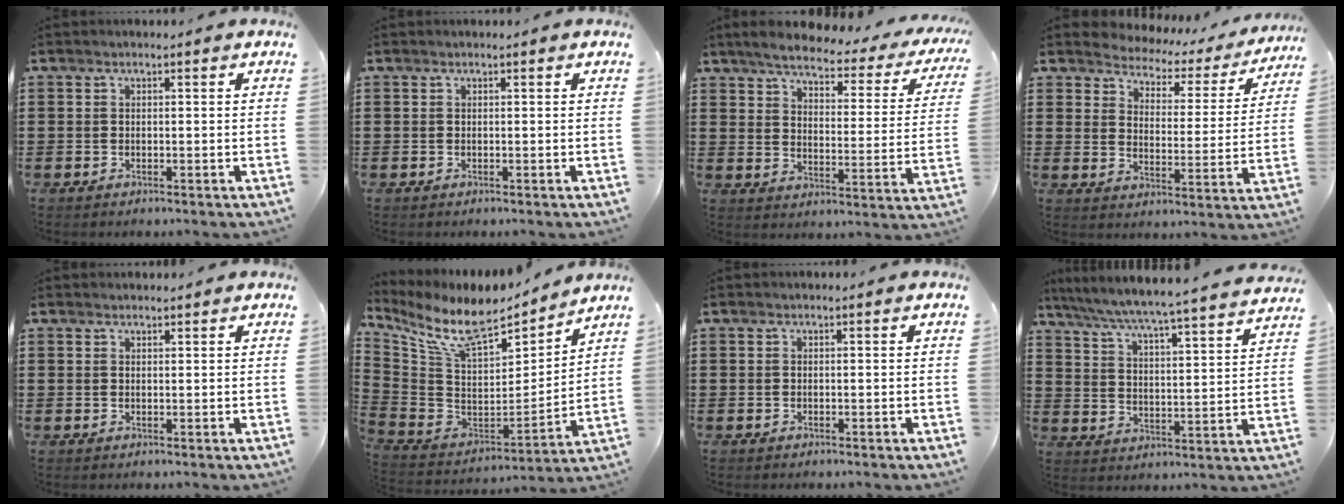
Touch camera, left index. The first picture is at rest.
{"total": 0.0}
{"total": 4.6, "force": [4.0, 0.8, 2.1], "torque": [-0.064, -0.025, 0.062]}
{"total": 2.8, "force": [2.7, 0.9, 0.2], "torque": [-0.025, -0.022, 0.036]}
{"total": 1.0, "force": [1.0, 0.2, 0.1], "torque": [-0.003, 0.000, 0.019]}
{"total": 10.9, "force": [8.6, 3.3, 5.8], "torque": [-0.150, -0.056, 0.154]}
{"total": 0.0}
{"total": 4.9, "force": [4.6, -0.8, 1.5], "torque": [-0.052, -0.043, 0.068]}